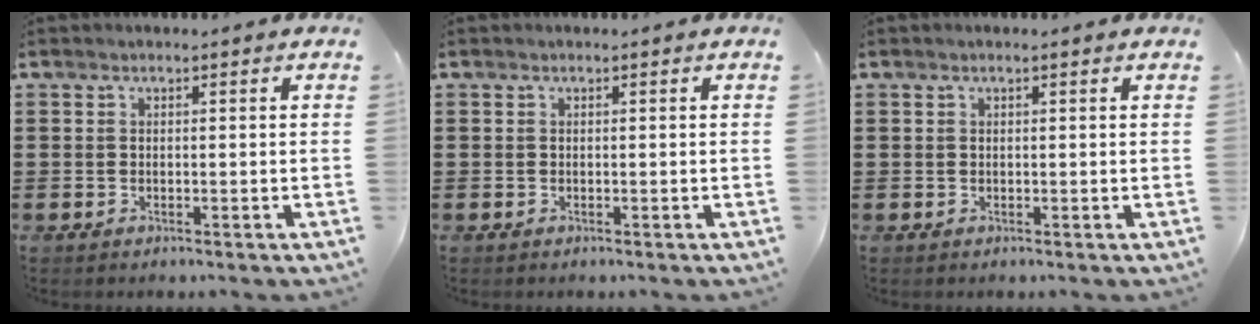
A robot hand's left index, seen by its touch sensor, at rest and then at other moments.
{"total": 0.0}
{"total": 0.6, "force": [0.3, -0.1, 0.4], "torque": [-0.008, 0.000, 0.007]}